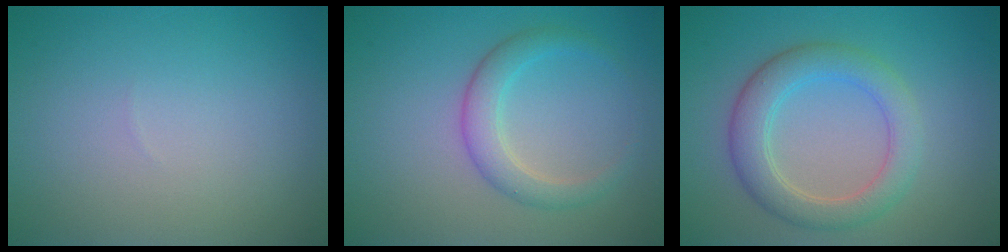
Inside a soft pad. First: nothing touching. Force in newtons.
{"total": 2.7, "press": 2.7, "slide": 0.1}
{"total": 4.3, "press": 4.3, "slide": 0.3}